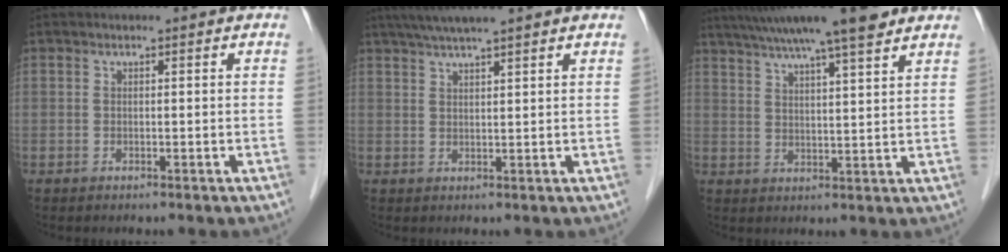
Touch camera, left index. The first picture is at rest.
{"total": 7.2, "force": [5.9, -0.3, 4.2], "torque": [-0.070, 0.034, 0.092]}
{"total": 15.0, "force": [12.0, 0.6, 9.0], "torque": [-0.150, 0.028, 0.177]}